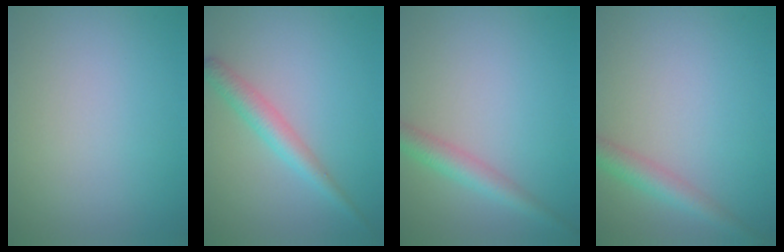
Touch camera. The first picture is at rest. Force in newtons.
{"total": 2.7, "press": 2.7, "slide": 0.1}
{"total": 2.8, "press": 2.8, "slide": 0.2}
{"total": 2.8, "press": 2.8, "slide": 0.1}